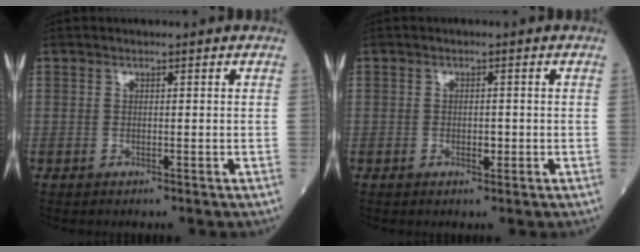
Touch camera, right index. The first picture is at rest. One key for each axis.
{"total": 1.5, "fx": -0.4, "fy": 0.8, "fz": 1.2, "tx": -0.016, "ty": 0.001, "tz": -0.006}